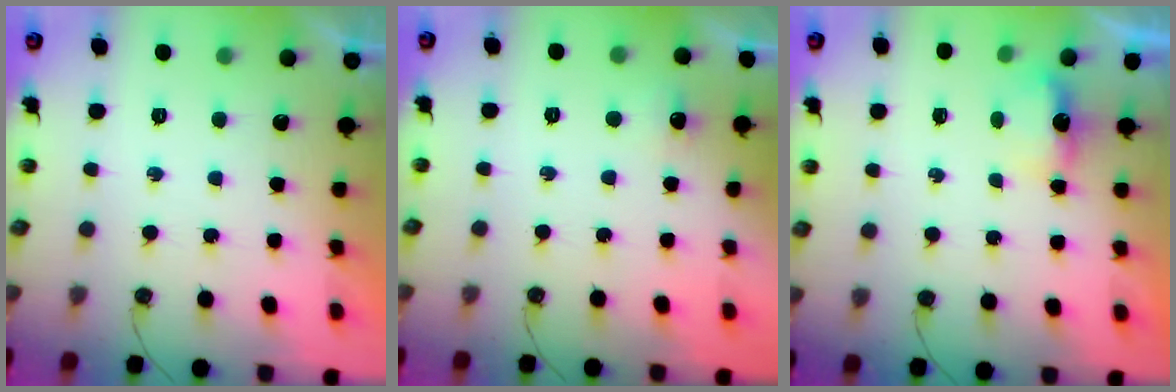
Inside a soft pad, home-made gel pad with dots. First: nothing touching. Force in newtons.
{"total": 5.0, "press": 5.0, "slide": 0.6}
{"total": 3.4, "press": 3.4, "slide": 0.5}